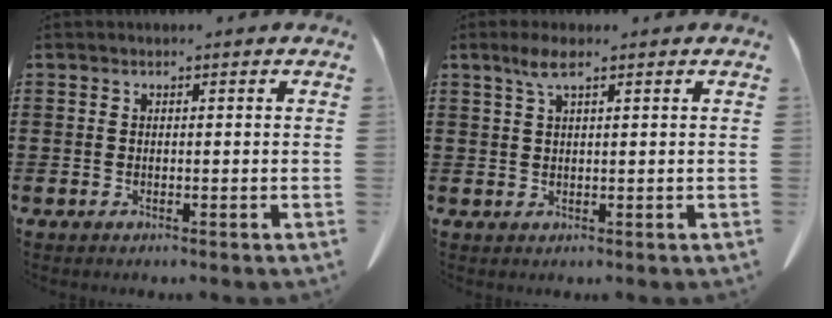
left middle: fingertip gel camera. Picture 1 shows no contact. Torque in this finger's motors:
{"motor_torque": [0.57, -0.18, 0.07, 0.06]}